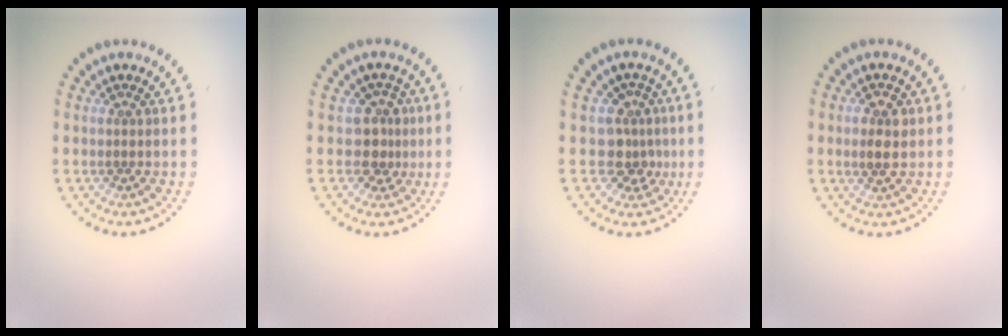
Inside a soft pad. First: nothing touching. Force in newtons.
{"total": 2.5, "press": 2.0, "slide": 1.5}
{"total": 2.7, "press": 1.9, "slide": 1.9}
{"total": 2.3, "press": 2.3, "slide": 0.3}